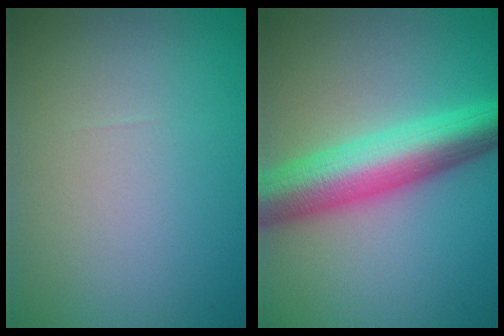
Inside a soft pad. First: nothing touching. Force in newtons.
{"total": 8.0, "press": 8.0, "slide": 0.3}